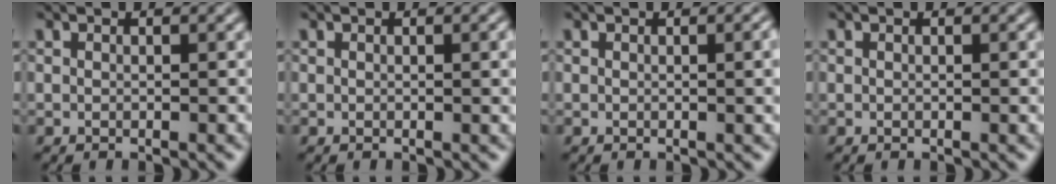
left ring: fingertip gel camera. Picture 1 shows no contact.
{"total": 1.5, "force": [0.2, 0.4, 1.4], "torque": [-0.017, 0.002, 0.000]}
{"total": 2.1, "force": [0.2, 0.6, 2.0], "torque": [-0.020, 0.003, -0.001]}
{"total": 0.6, "force": [0.0, 0.1, 0.6], "torque": [-0.006, 0.000, 0.000]}